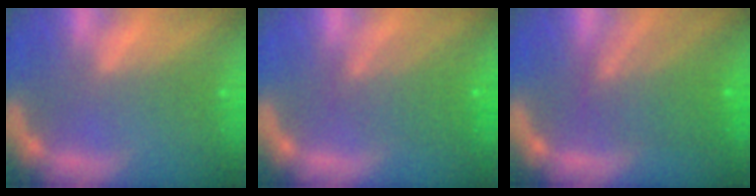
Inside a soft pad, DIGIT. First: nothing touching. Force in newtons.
{"total": 5.1}
{"total": 6.5}